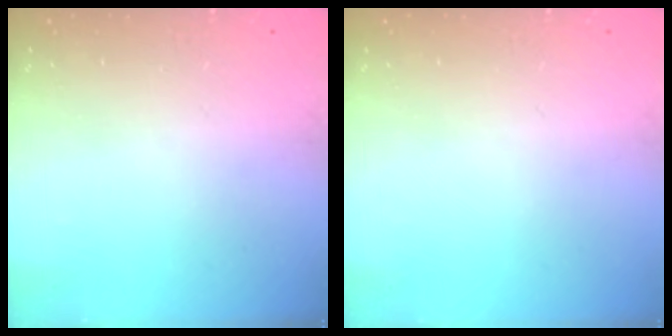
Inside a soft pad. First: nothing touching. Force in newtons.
{"total": 0.0}